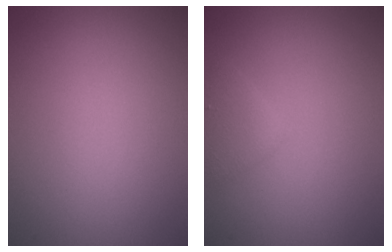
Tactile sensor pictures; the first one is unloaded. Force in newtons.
{"total": 1.5, "press": 1.5, "slide": 0.1}